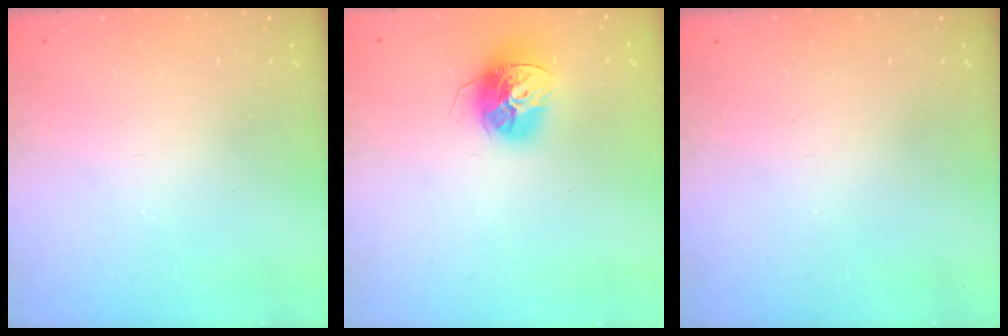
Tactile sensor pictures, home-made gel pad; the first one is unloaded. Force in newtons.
{"total": 15.0, "press": 14.9, "slide": 1.3}
{"total": 0.0}